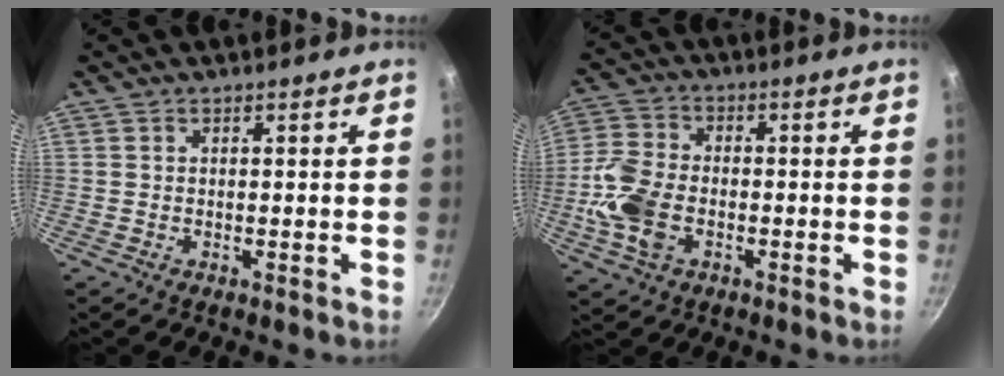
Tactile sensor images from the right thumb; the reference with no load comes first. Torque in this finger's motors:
{"motor_torque": [1.12, 1.79, 1.22, -0.22, 0.16]}